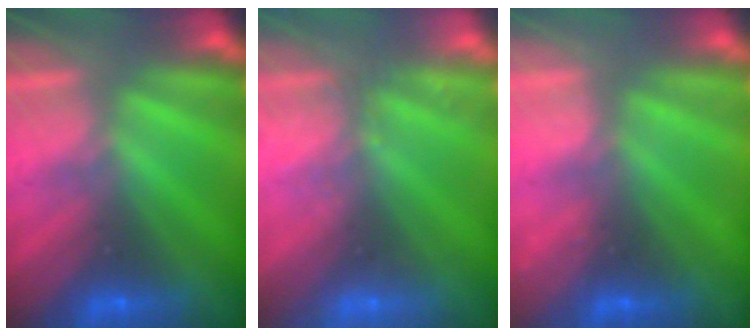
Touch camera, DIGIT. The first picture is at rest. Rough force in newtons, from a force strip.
{"total": 2.4}
{"total": 2.3}